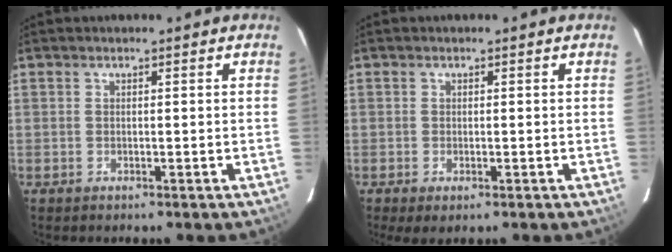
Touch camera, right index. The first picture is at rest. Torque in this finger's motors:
{"motor_torque": [0.25, -0.17, 0.14, 0.03]}